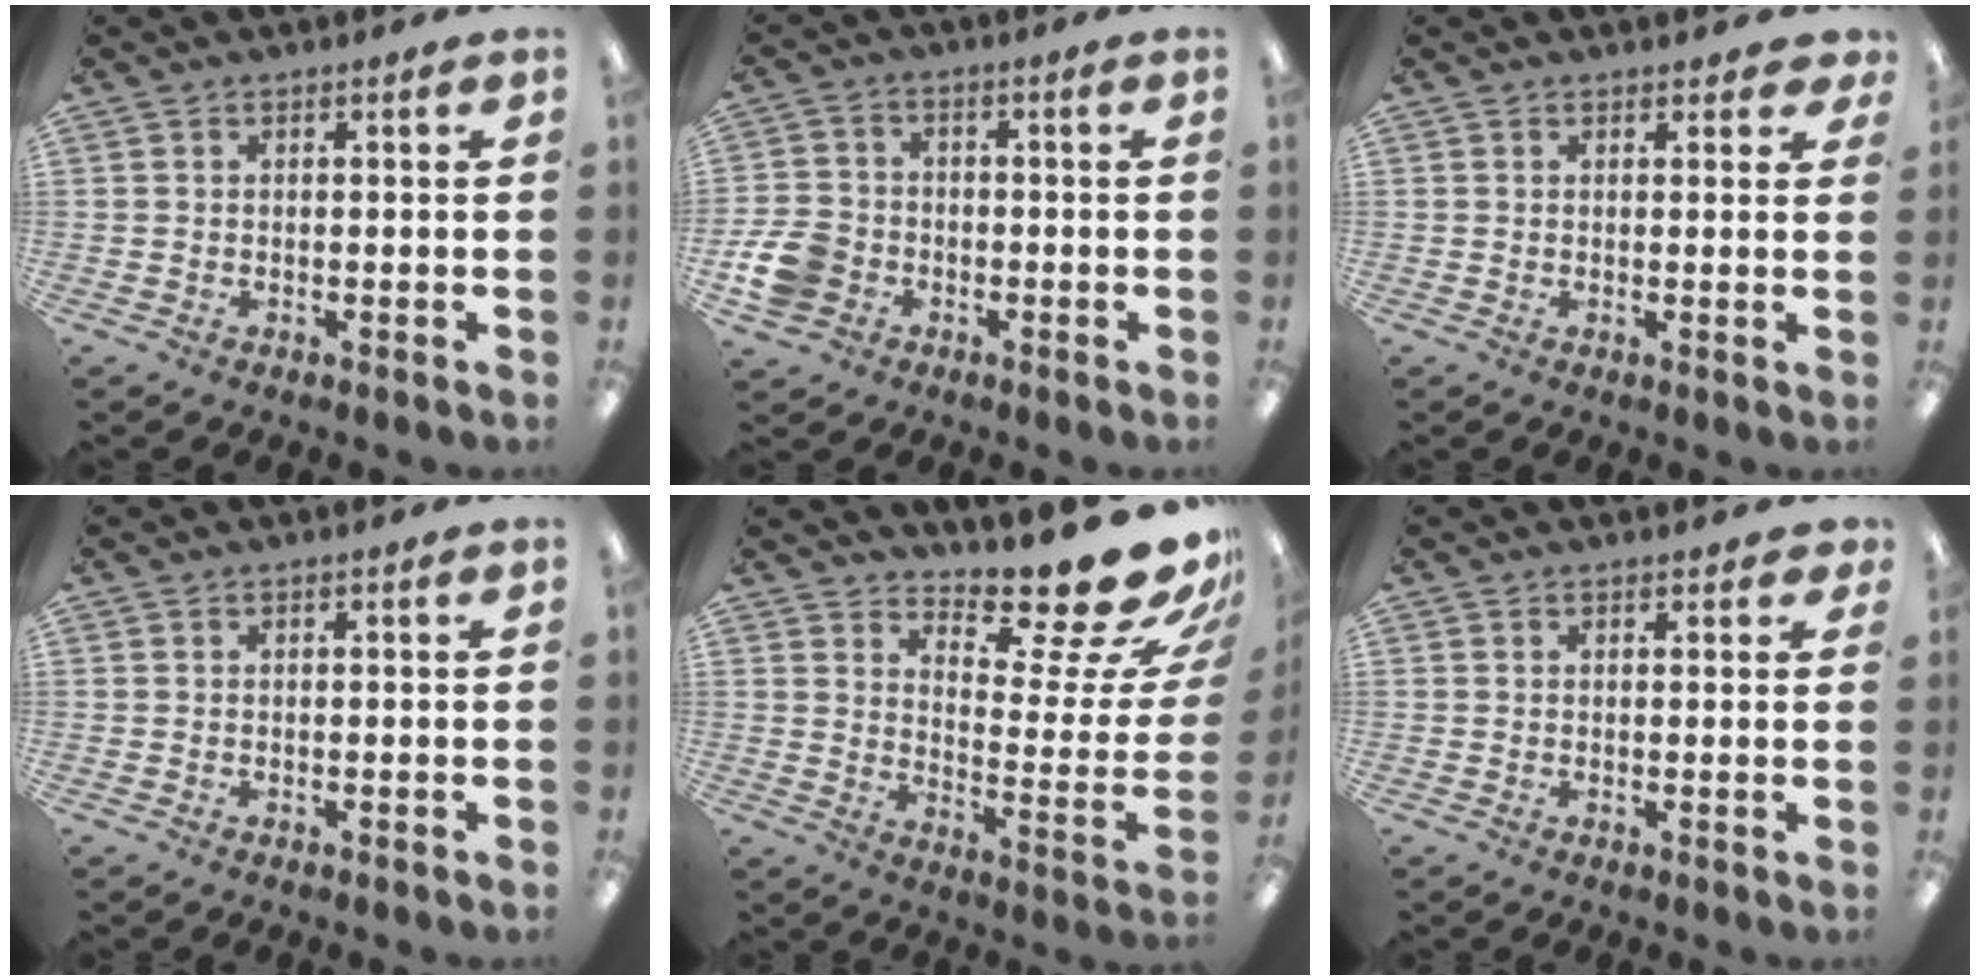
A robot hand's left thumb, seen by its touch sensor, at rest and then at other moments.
{"total": 8.2, "force": [-2.8, 6.6, 4.0], "torque": [-0.097, 0.020, -0.051]}
{"total": 1.8, "force": [1.4, 1.0, 0.6], "torque": [0.002, -0.003, 0.022]}
{"total": 0.0}
{"total": 17.5, "force": [14.6, 4.1, 8.7], "torque": [-0.106, -0.126, 0.236]}
{"total": 1.4, "force": [1.1, 0.8, 0.5], "torque": [0.005, -0.003, 0.016]}